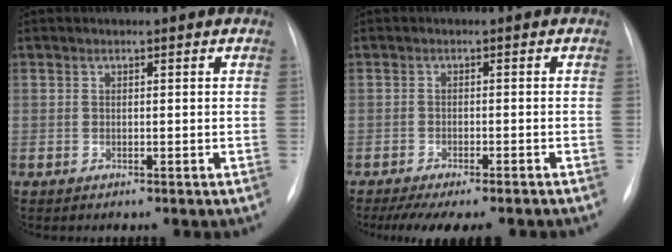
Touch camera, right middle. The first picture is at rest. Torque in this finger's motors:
{"motor_torque": [0.48, -0.40, 0.16, 0.04]}